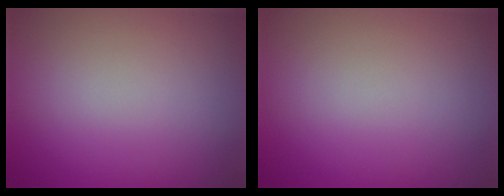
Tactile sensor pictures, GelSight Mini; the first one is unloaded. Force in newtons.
{"total": 0.0}